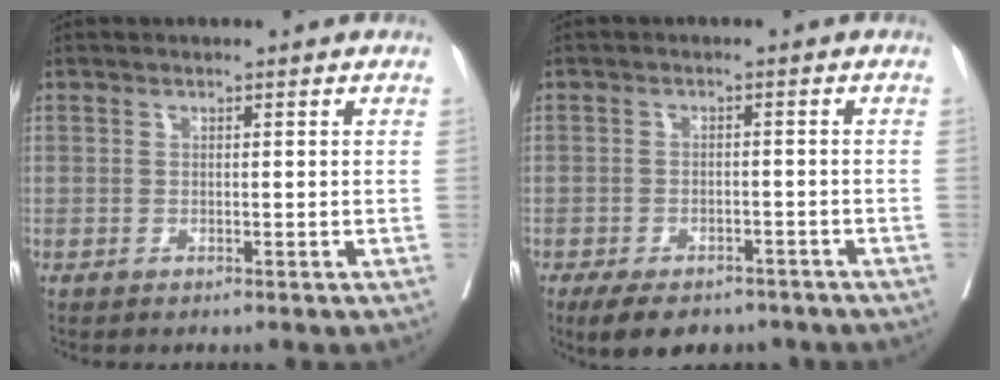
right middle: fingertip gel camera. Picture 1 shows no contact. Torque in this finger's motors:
{"motor_torque": [0.79, -0.50, 0.10, 0.03]}